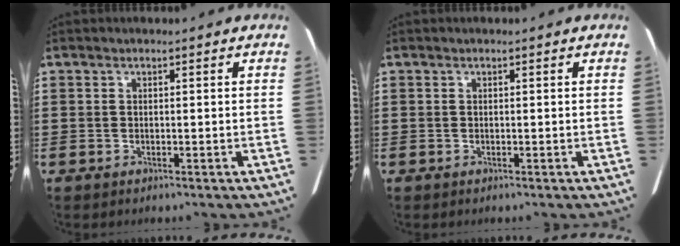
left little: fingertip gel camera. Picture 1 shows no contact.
{"total": 0.0}